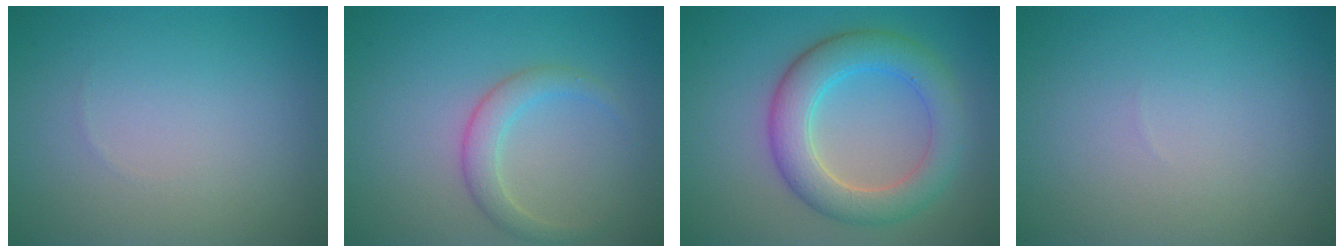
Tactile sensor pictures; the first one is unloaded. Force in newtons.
{"total": 2.4, "press": 2.4, "slide": 0.1}
{"total": 5.8, "press": 5.8, "slide": 0.2}
{"total": 0.0}